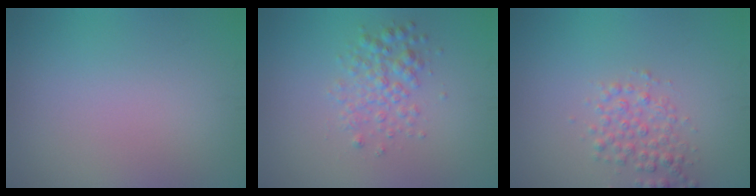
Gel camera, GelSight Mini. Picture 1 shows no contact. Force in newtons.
{"total": 2.5, "press": 2.5, "slide": 0.0}
{"total": 2.4, "press": 2.4, "slide": 0.1}